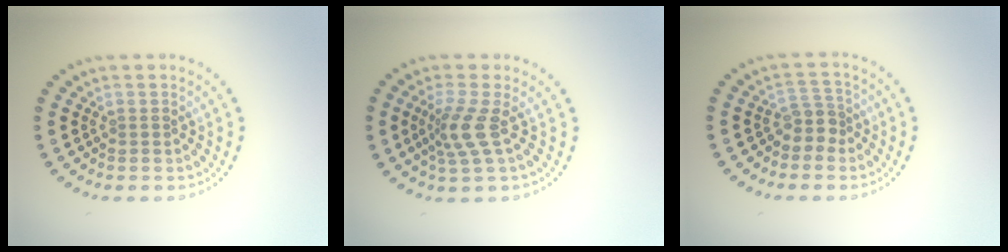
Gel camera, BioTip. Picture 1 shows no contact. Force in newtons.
{"total": 2.9, "press": 2.1, "slide": 2.0}
{"total": 2.2, "press": 1.7, "slide": 1.4}